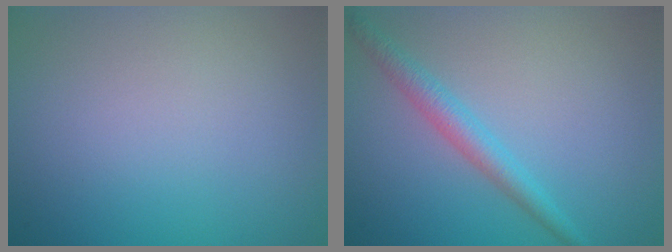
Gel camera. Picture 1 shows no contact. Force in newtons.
{"total": 2.4, "press": 2.4, "slide": 0.0}